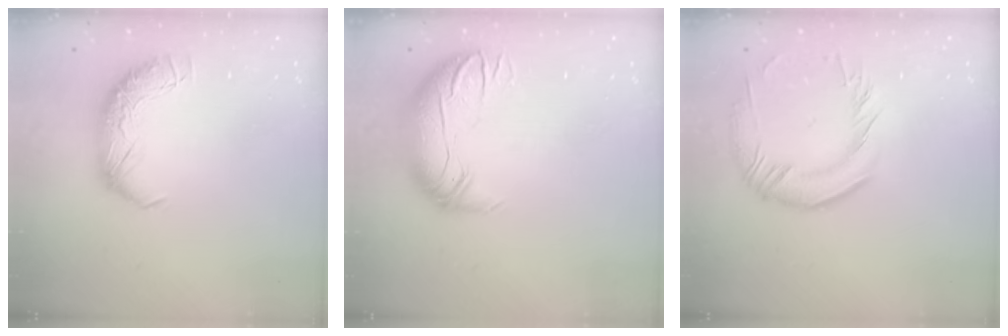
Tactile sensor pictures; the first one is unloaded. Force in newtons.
{"total": 3.0, "press": 0.6, "slide": 2.9}
{"total": 2.6, "press": 2.2, "slide": 1.5}